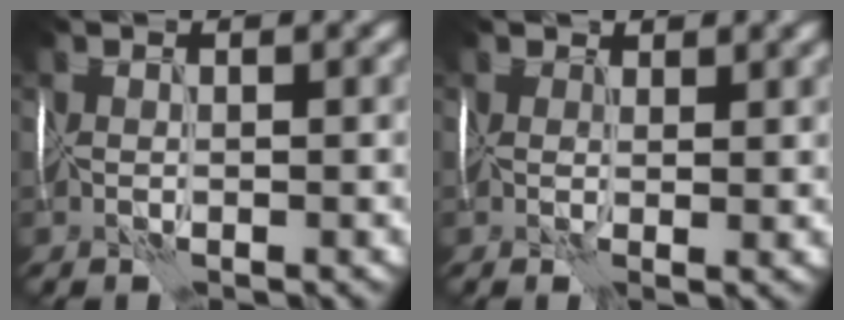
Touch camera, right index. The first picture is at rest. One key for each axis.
{"total": 2.3, "fx": 1.2, "fy": 1.2, "fz": 1.5, "tx": -0.029, "ty": 0.006, "tz": 0.011}